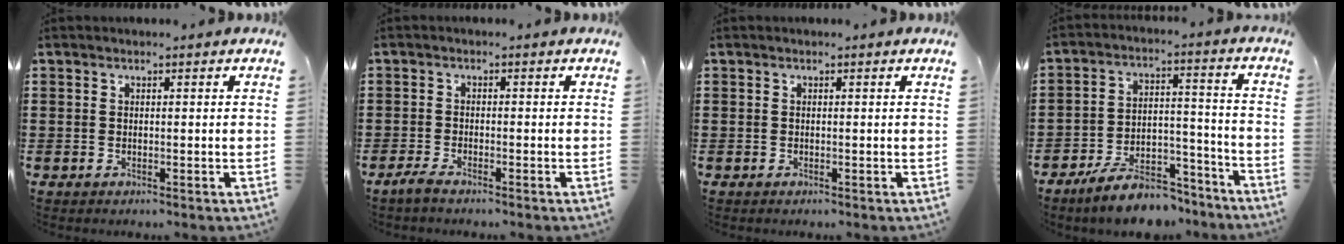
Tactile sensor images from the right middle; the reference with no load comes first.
{"total": 1.8, "force": [-1.5, 0.0, 0.9], "torque": [-0.025, -0.003, -0.030]}
{"total": 0.0}
{"total": 9.1, "force": [-7.9, 2.6, 3.6], "torque": [-0.056, 0.029, -0.147]}